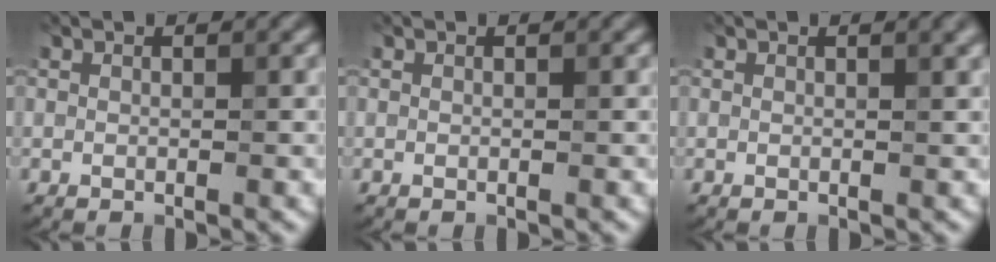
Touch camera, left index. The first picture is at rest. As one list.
[{"total": 0.0}, {"total": 1.1, "force": [0.6, 0.3, 0.8], "torque": [-0.006, 0.005, 0.008]}]